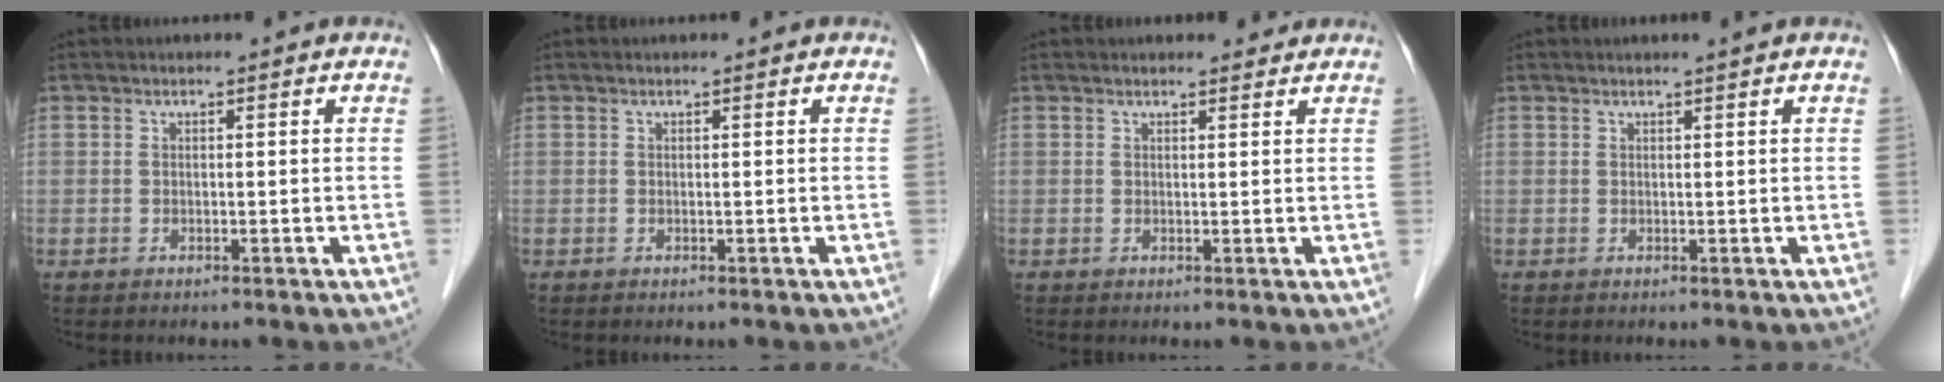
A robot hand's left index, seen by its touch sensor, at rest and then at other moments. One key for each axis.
{"total": 0.0}
{"total": 3.1, "fx": 3.0, "fy": 0.8, "fz": 0.7, "tx": -0.008, "ty": 0.010, "tz": 0.035}
{"total": 0.9, "fx": 0.8, "fy": -0.3, "fz": 0.4, "tx": -0.012, "ty": -0.004, "tz": 0.018}